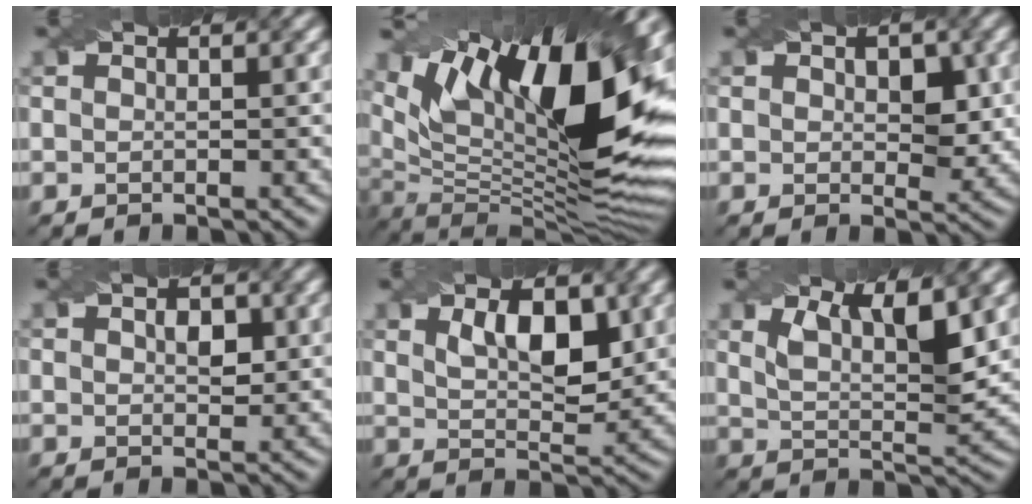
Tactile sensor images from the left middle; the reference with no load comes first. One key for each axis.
{"total": 17.2, "fx": 6.6, "fy": 6.6, "fz": 14.4, "tx": -0.236, "ty": 0.017, "tz": 0.116}
{"total": 3.6, "fx": 0.7, "fy": 2.1, "fz": 2.8, "tx": -0.036, "ty": -0.006, "tz": 0.013}
{"total": 2.1, "fx": 0.6, "fy": 1.3, "fz": 1.5, "tx": -0.020, "ty": -0.001, "tz": 0.012}
{"total": 5.1, "fx": 1.9, "fy": 2.3, "fz": 4.1, "tx": -0.072, "ty": -0.003, "tz": 0.033}
{"total": 5.8, "fx": 3.1, "fy": 1.7, "fz": 4.5, "tx": -0.082, "ty": -0.003, "tz": 0.052}